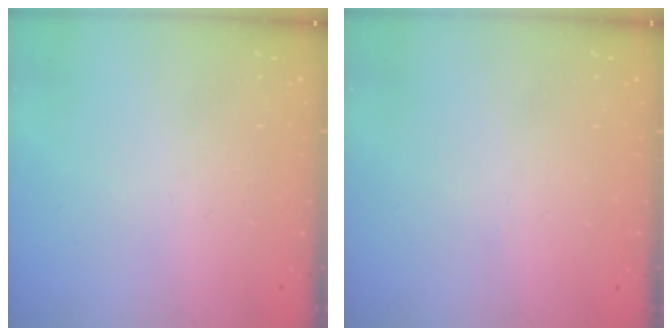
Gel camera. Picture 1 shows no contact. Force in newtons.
{"total": 0.0}